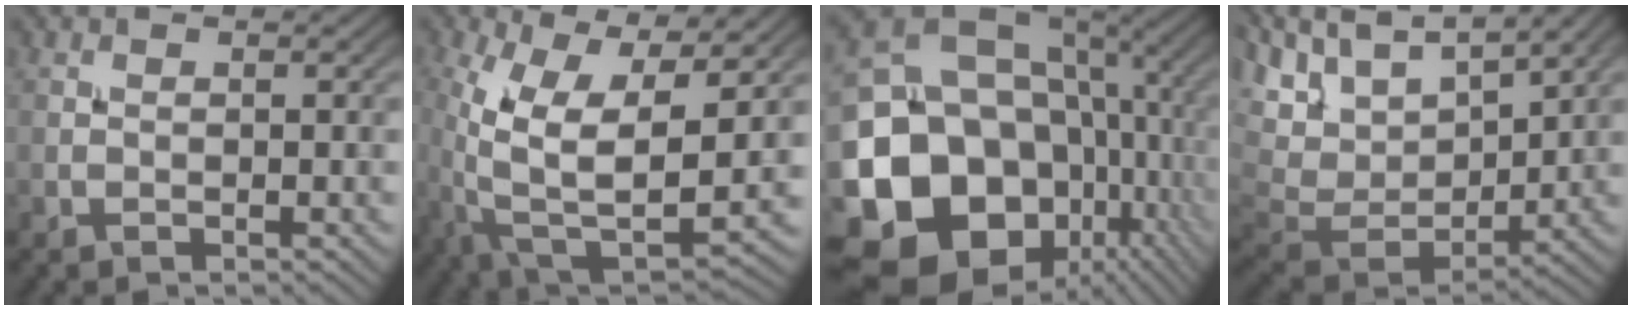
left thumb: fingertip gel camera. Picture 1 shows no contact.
{"total": 15.5, "force": [1.0, 7.4, 13.6], "torque": [-0.274, -0.027, 0.041]}
{"total": 24.1, "force": [-6.2, 19.9, 12.2], "torque": [-0.261, -0.016, -0.100]}
{"total": 12.3, "force": [7.1, 5.3, 8.5], "torque": [-0.213, 0.015, 0.134]}